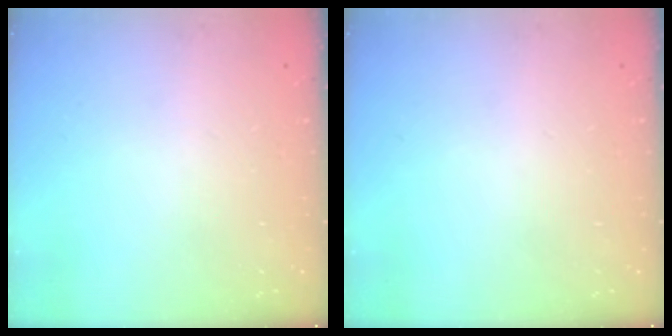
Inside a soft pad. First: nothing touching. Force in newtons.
{"total": 0.0}